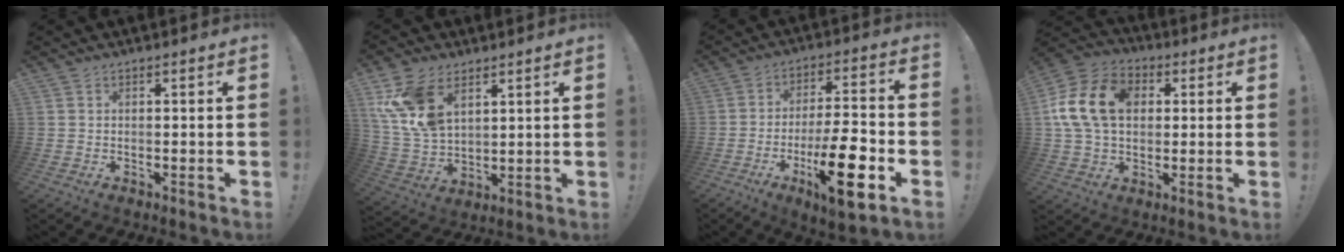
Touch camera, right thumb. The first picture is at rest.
{"total": 13.9, "force": [6.8, 8.7, 8.3], "torque": [-0.172, -0.028, 0.135]}
{"total": 17.6, "force": [-6.8, 5.1, 15.4], "torque": [-0.236, 0.030, -0.105]}
{"total": 17.7, "force": [3.1, 13.0, 11.5], "torque": [-0.205, 0.009, 0.060]}